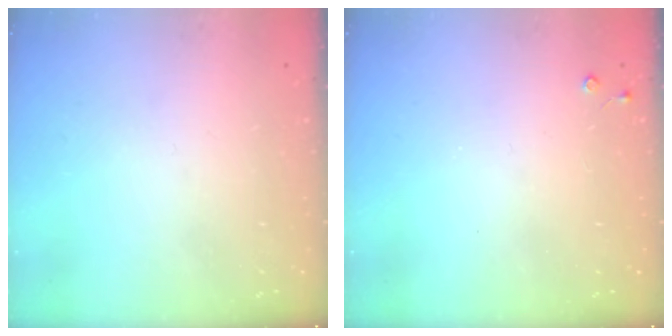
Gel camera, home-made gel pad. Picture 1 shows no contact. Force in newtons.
{"total": 2.7, "press": 2.7, "slide": 0.4}